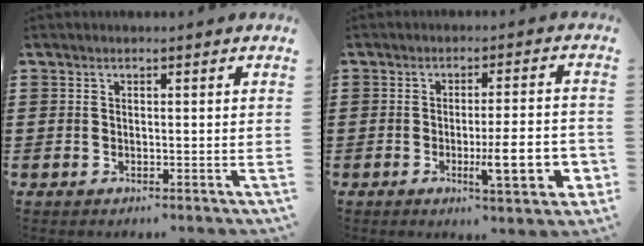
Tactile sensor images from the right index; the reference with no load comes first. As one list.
[{"total": 9.8, "force": [-2.6, 1.8, 9.3], "torque": [-0.127, -0.009, -0.038]}]